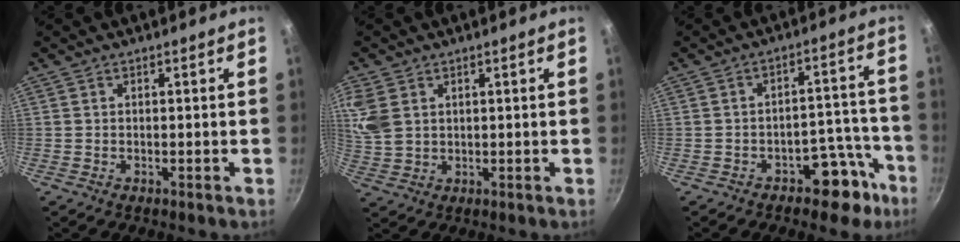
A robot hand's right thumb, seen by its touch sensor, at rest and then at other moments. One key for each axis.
{"total": 6.7, "fx": 2.1, "fy": 4.7, "fz": 4.2, "tx": -0.102, "ty": 0.000, "tz": 0.050}
{"total": 9.2, "fx": -5.7, "fy": 4.9, "fz": 5.3, "tx": -0.032, "ty": 0.064, "tz": -0.076}